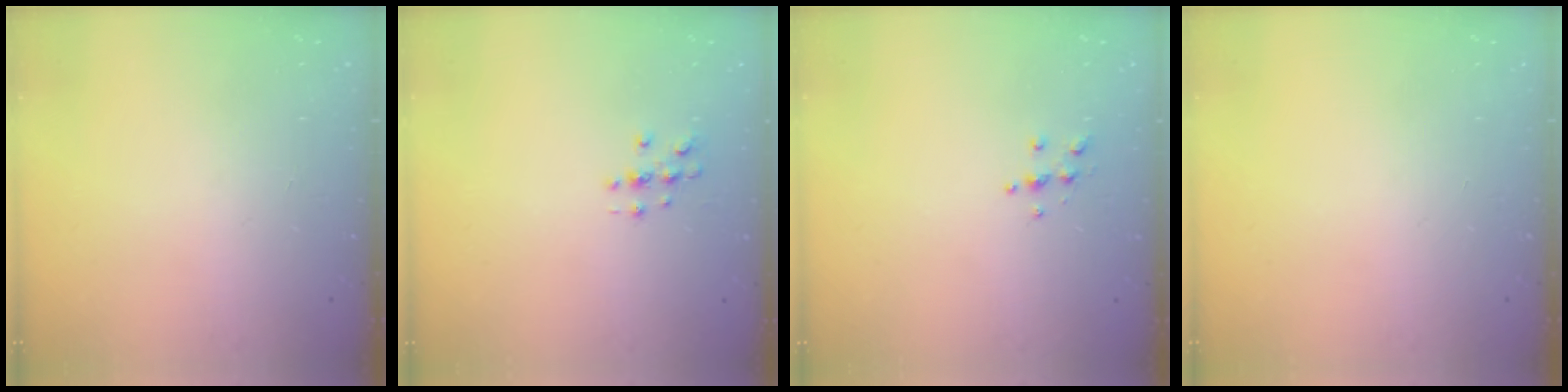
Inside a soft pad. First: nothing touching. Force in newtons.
{"total": 3.0, "press": 3.0, "slide": 0.3}
{"total": 4.4, "press": 4.4, "slide": 0.4}
{"total": 0.0}